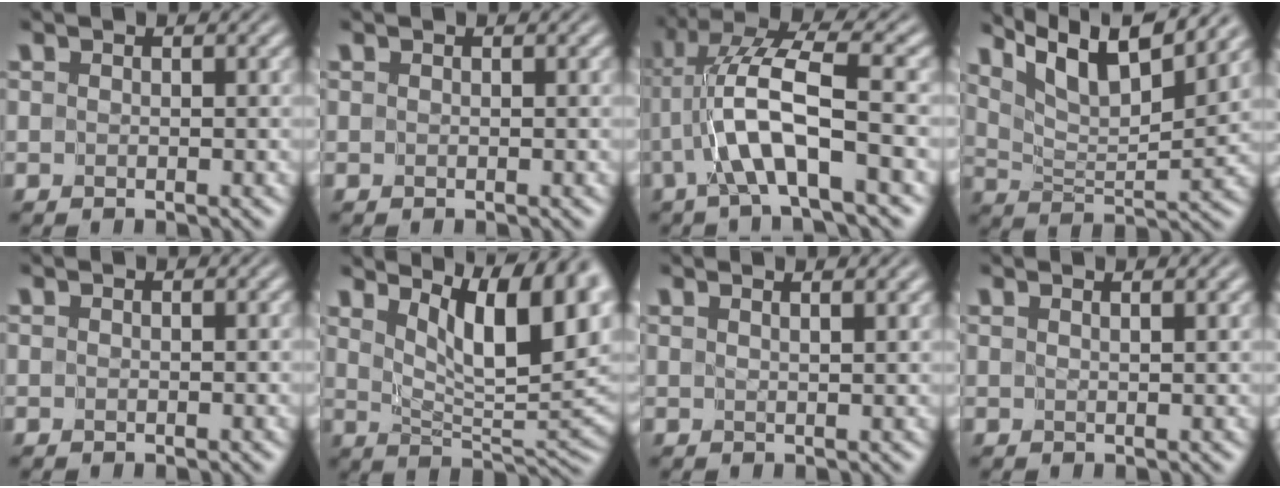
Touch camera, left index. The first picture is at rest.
{"total": 0.0}
{"total": 6.9, "force": [-1.7, 1.3, 6.5], "torque": [-0.132, 0.023, -0.036]}
{"total": 9.3, "force": [7.1, 2.1, 5.6], "torque": [-0.117, 0.007, 0.107]}
{"total": 0.0}
{"total": 11.3, "force": [5.7, 3.4, 9.1], "torque": [-0.116, 0.010, 0.088]}
{"total": 3.2, "force": [2.4, 1.0, 1.8], "torque": [-0.001, 0.022, 0.003]}
{"total": 2.4, "force": [1.9, 0.6, 1.3], "torque": [-0.003, 0.010, 0.003]}